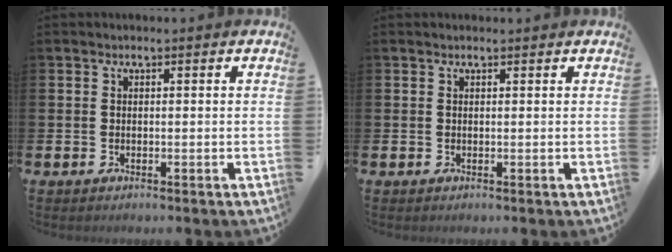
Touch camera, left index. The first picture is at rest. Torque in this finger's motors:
{"motor_torque": [0.73, -1.14, 0.11, 0.01]}